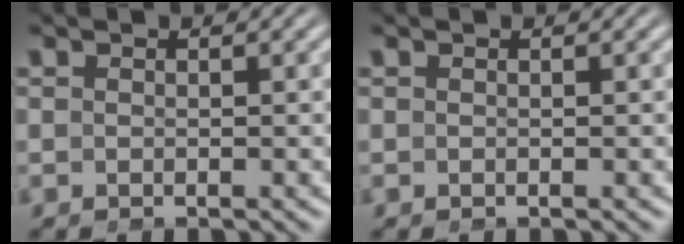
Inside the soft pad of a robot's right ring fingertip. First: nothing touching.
{"total": 0.0}